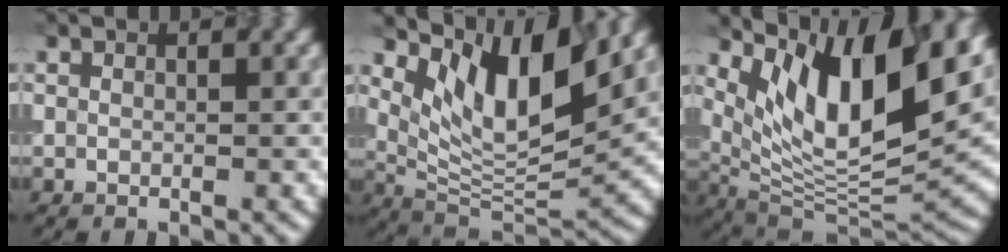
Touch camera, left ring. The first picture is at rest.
{"total": 9.5, "force": [5.0, 3.2, 7.4], "torque": [-0.125, -0.012, 0.098]}
{"total": 13.9, "force": [6.4, 5.1, 11.2], "torque": [-0.184, 0.001, 0.119]}